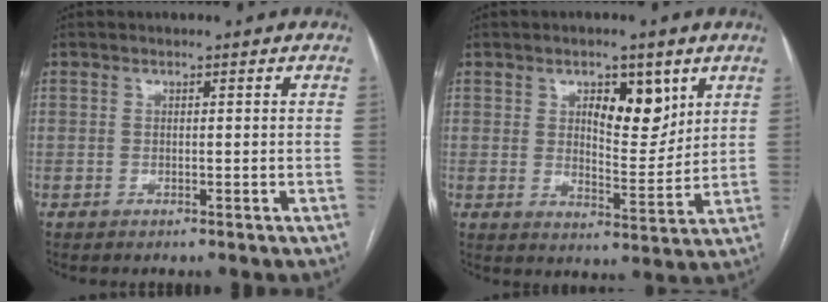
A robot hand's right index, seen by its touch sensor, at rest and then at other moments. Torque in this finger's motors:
{"motor_torque": [0.18, 0.23, 0.08, 0.02]}